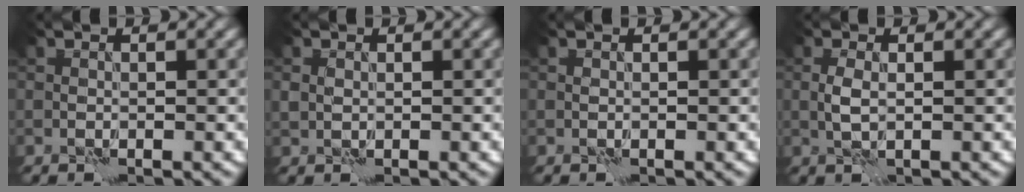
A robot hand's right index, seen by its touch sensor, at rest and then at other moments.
{"total": 0.8, "force": [0.3, 0.7, 0.3], "torque": [-0.006, 0.000, 0.006]}
{"total": 0.0}
{"total": 1.4, "force": [0.0, 0.6, 1.2], "torque": [-0.030, 0.001, 0.002]}